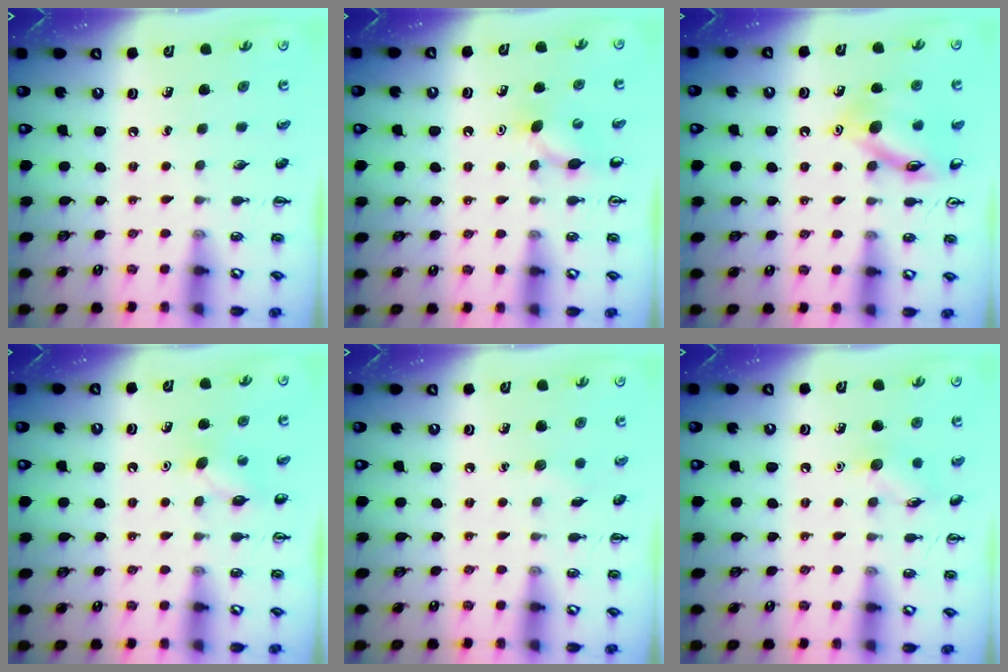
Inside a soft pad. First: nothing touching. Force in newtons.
{"total": 6.7, "press": 6.4, "slide": 1.7}
{"total": 13.3, "press": 13.3, "slide": 0.9}
{"total": 6.3, "press": 6.1, "slide": 1.5}
{"total": 3.9, "press": 3.7, "slide": 1.1}
{"total": 6.5, "press": 6.3, "slide": 1.5}